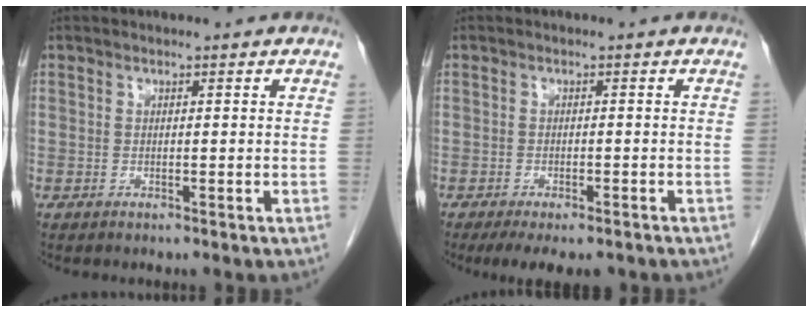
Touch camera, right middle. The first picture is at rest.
{"total": 7.6, "force": [-5.9, 2.5, 4.1], "torque": [-0.053, -0.010, -0.082]}